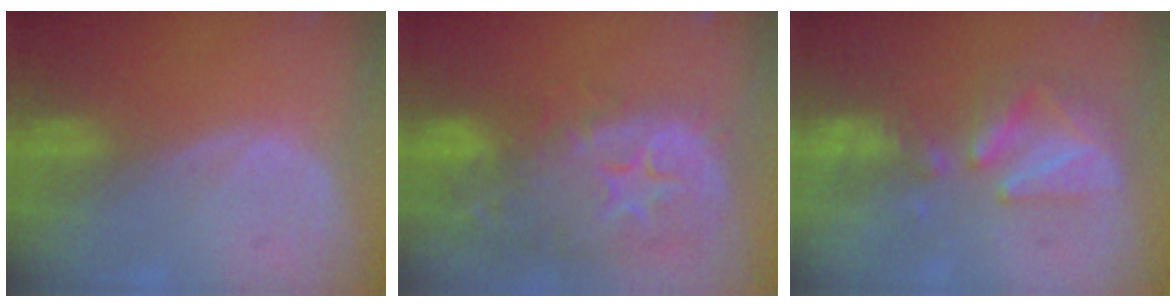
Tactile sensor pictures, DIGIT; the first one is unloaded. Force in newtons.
{"total": 14.1, "press": 11.4, "slide": 8.4}
{"total": 7.6, "press": 7.3, "slide": 2.1}